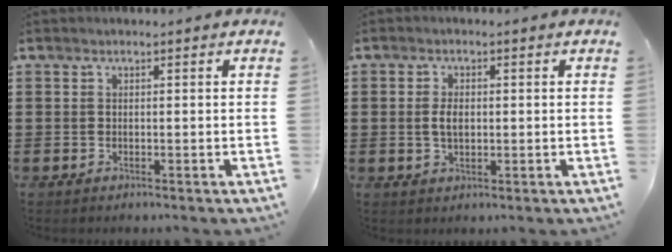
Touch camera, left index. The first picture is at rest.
{"total": 3.0, "force": [0.2, 1.5, 2.6], "torque": [-0.053, 0.005, 0.002]}